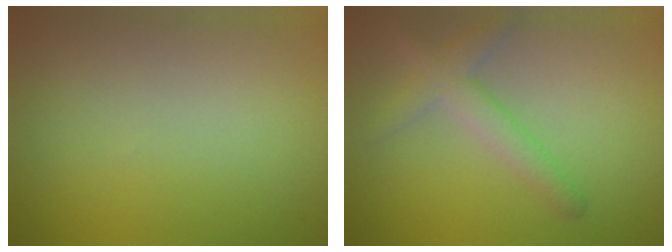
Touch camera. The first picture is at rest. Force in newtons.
{"total": 2.9, "press": 2.9, "slide": 0.2}